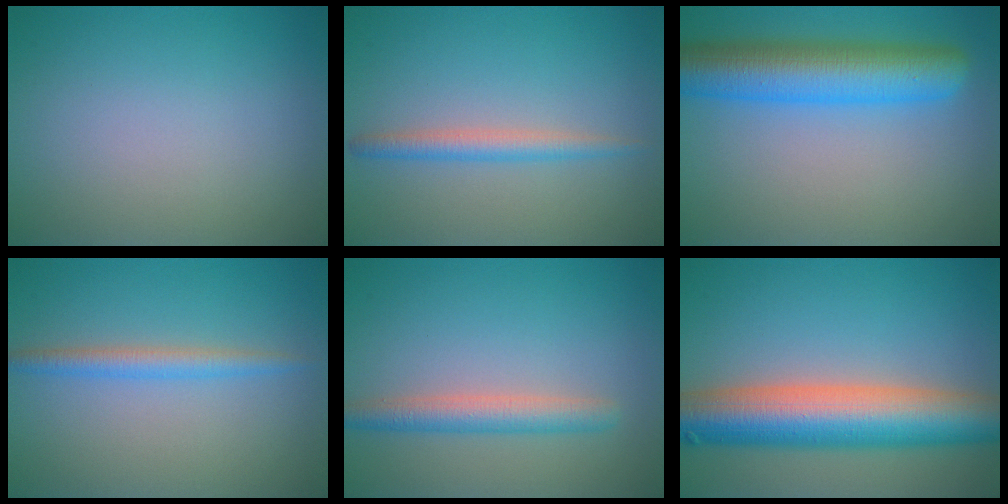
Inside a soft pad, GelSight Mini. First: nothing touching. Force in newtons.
{"total": 2.2, "press": 2.2, "slide": 0.1}
{"total": 8.3, "press": 8.3, "slide": 0.3}
{"total": 2.2, "press": 2.2, "slide": 0.1}
{"total": 3.0, "press": 3.0, "slide": 0.1}
{"total": 10.6, "press": 10.6, "slide": 0.5}